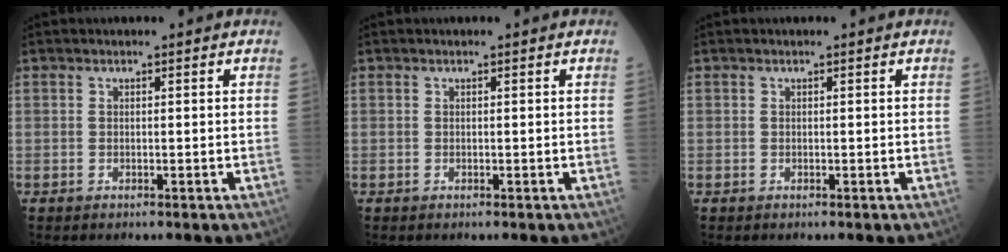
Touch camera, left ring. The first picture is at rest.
{"total": 0.0}
{"total": 0.0}